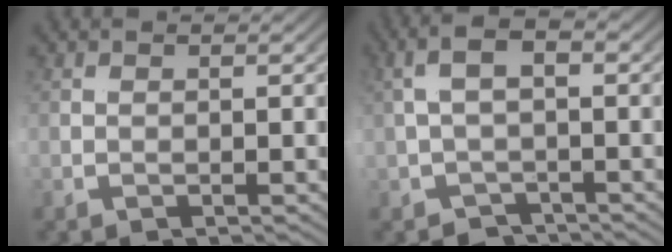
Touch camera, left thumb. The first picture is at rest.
{"total": 2.8, "force": [-0.3, 1.8, 2.1], "torque": [-0.036, 0.000, -0.009]}